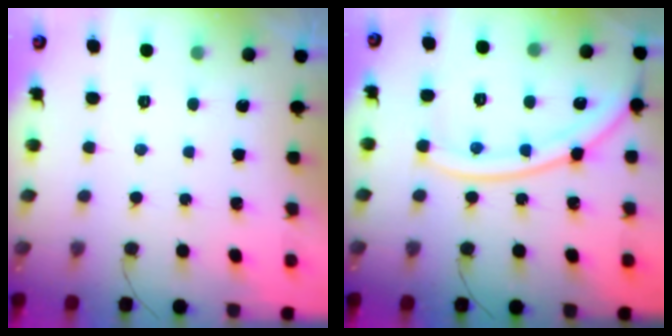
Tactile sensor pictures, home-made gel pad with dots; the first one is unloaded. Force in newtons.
{"total": 15.7, "press": 15.6, "slide": 2.0}